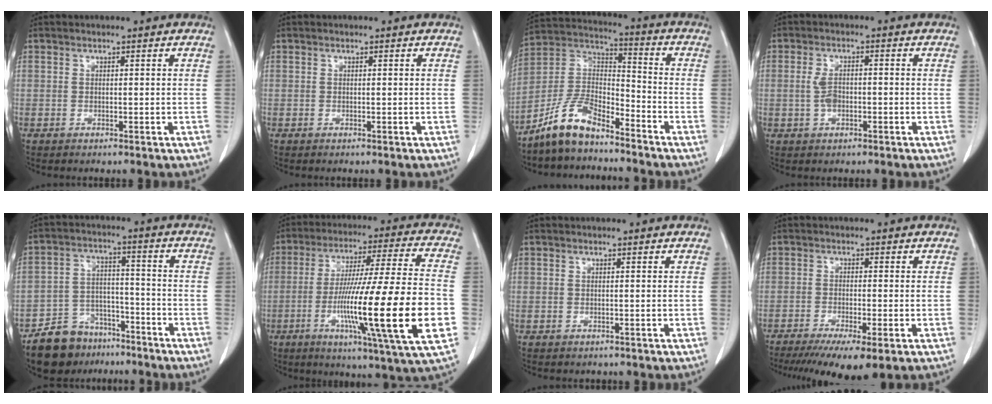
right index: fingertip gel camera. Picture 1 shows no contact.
{"total": 0.0}
{"total": 10.3, "force": [-8.4, 3.5, 5.0], "torque": [-0.112, 0.020, -0.165]}
{"total": 3.2, "force": [-0.5, 1.4, 2.8], "torque": [-0.060, 0.008, -0.010]}
{"total": 9.9, "force": [-7.7, 5.8, 2.4], "torque": [-0.046, 0.021, -0.128]}
{"total": 23.4, "force": [-5.7, 0.0, 22.7], "torque": [-0.363, -0.021, -0.100]}
{"total": 0.5, "force": [-0.2, 0.5, 0.0], "torque": [0.000, 0.005, -0.003]}
{"total": 9.5, "force": [-6.2, 1.4, 7.0], "torque": [-0.106, -0.022, -0.099]}